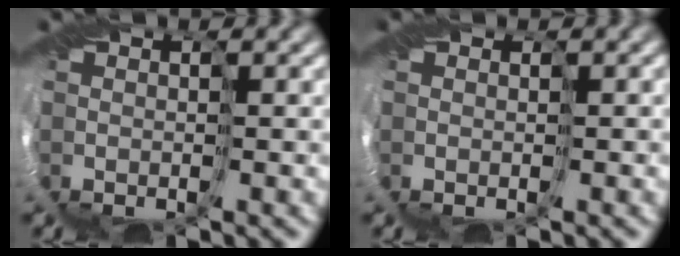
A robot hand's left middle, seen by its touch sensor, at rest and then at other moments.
{"total": 0.0}